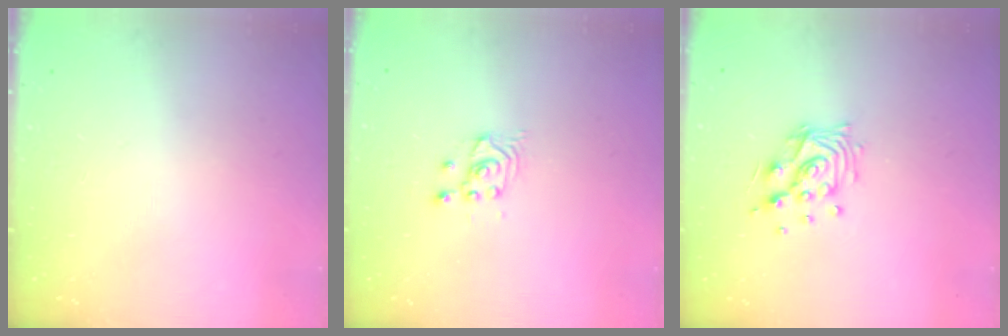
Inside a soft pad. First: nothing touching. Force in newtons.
{"total": 2.6, "press": 2.5, "slide": 0.3}
{"total": 10.9, "press": 10.8, "slide": 0.9}